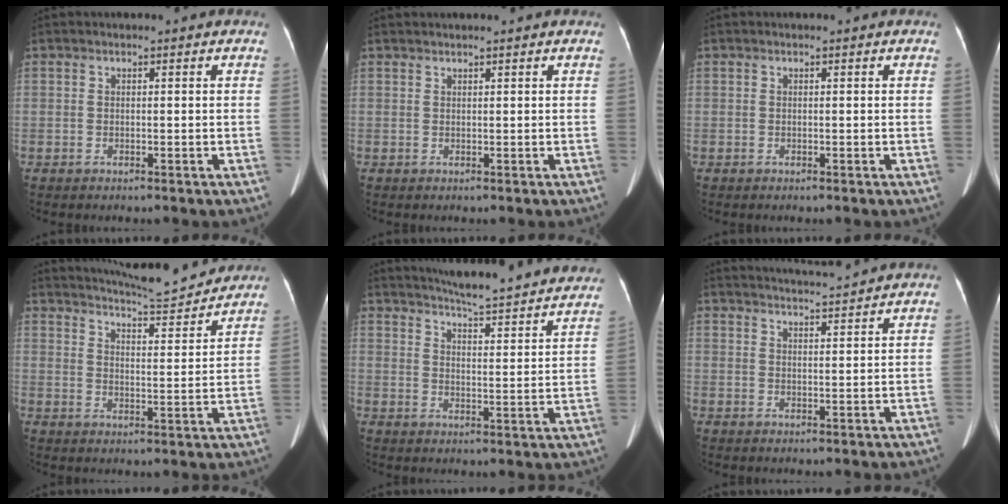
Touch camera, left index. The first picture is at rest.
{"total": 1.4, "force": [1.3, -0.1, 0.5], "torque": [-0.008, 0.021, 0.024]}
{"total": 0.0}
{"total": 12.1, "force": [11.6, 0.3, 3.2], "torque": [-0.054, 0.000, 0.163]}
{"total": 21.9, "force": [20.5, 1.4, 7.7], "torque": [-0.110, -0.042, 0.250]}
{"total": 6.0, "force": [5.8, -1.1, 1.1], "torque": [-0.023, 0.007, 0.086]}